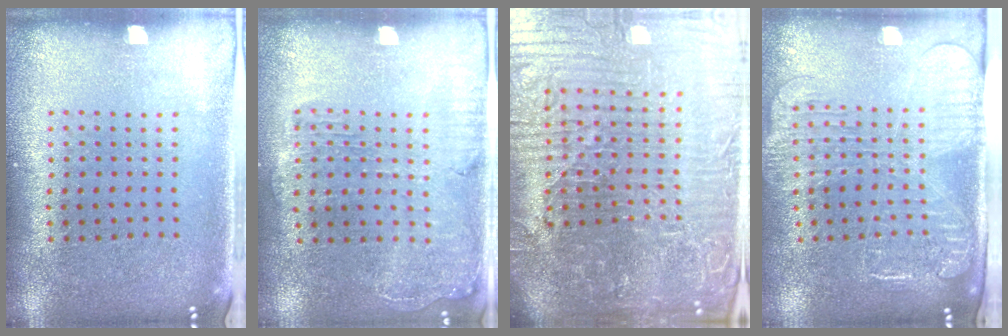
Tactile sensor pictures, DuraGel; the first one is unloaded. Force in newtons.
{"total": 1.4, "press": 1.4, "slide": 0.3}
{"total": 8.0, "press": 7.1, "slide": 3.6}
{"total": 2.5, "press": 2.0, "slide": 1.4}